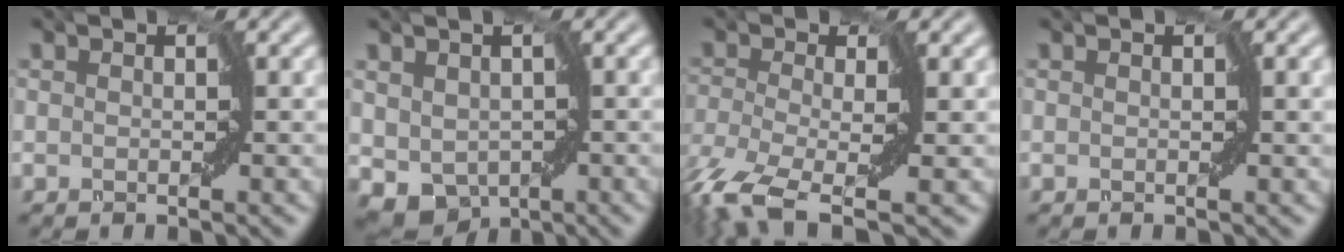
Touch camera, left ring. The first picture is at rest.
{"total": 6.7, "force": [-1.6, 5.3, 3.9], "torque": [-0.047, -0.020, -0.020]}
{"total": 7.7, "force": [-4.2, 3.4, 5.6], "torque": [-0.125, -0.024, -0.089]}
{"total": 0.8, "force": [0.0, 0.2, 0.8], "torque": [-0.013, -0.002, -0.003]}